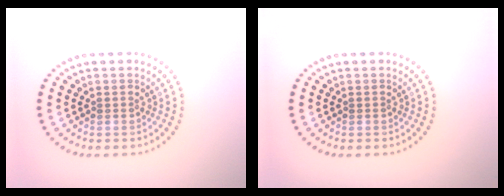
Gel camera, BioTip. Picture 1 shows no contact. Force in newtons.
{"total": 0.0}